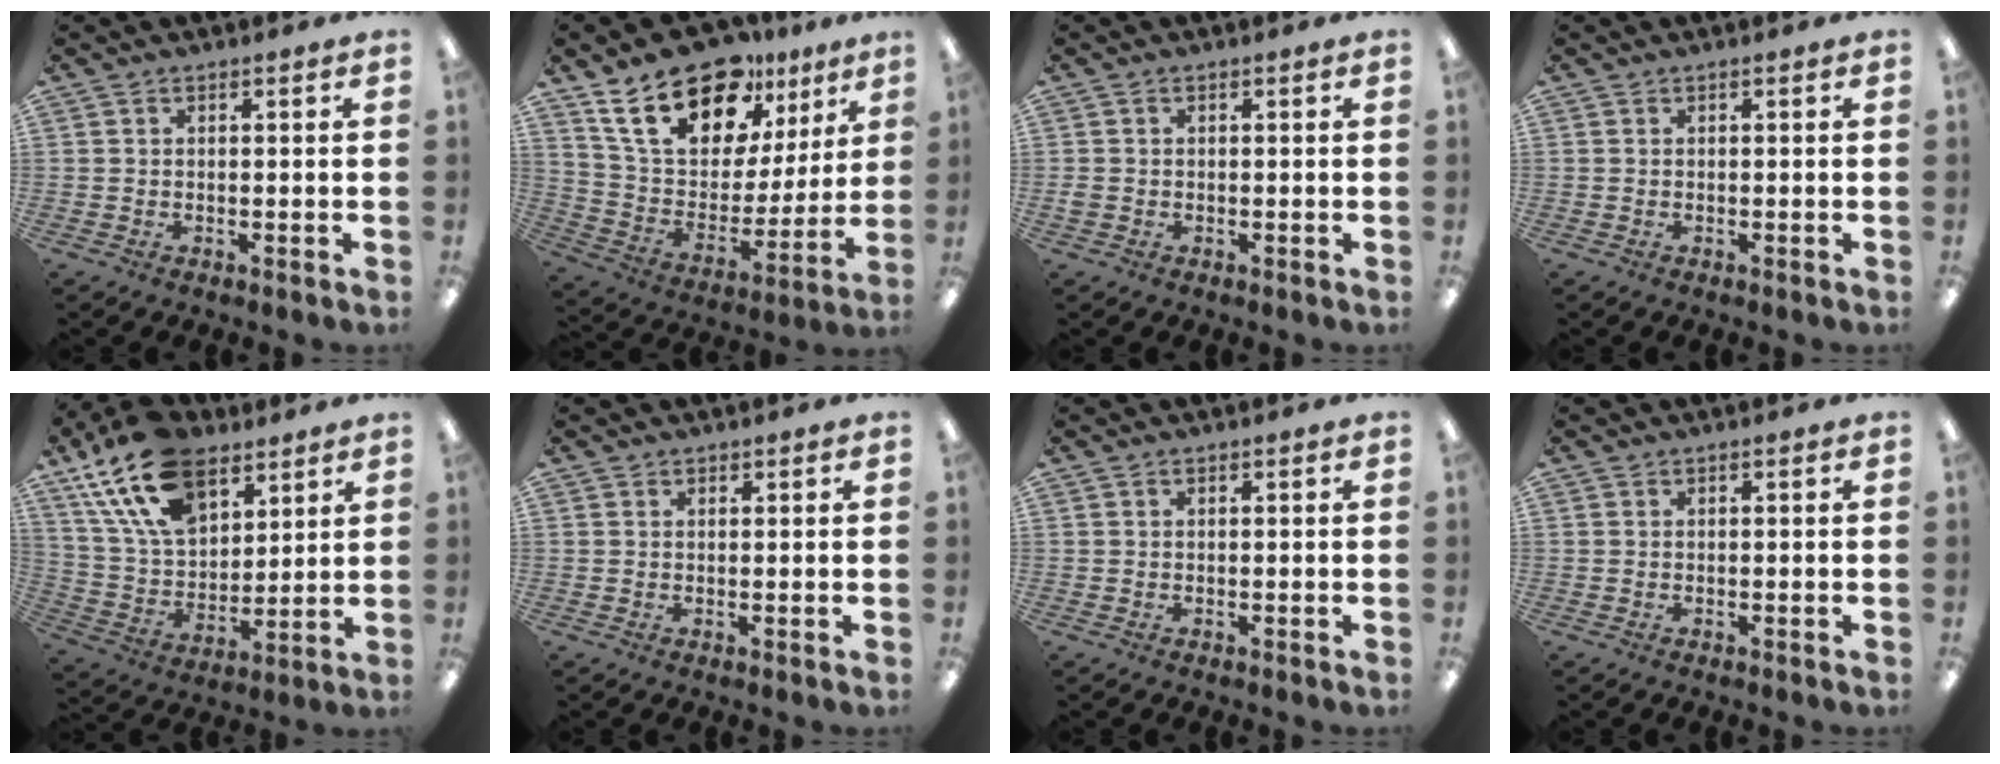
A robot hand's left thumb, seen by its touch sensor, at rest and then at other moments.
{"total": 21.8, "force": [14.5, 11.7, 11.4], "torque": [-0.205, -0.073, 0.261]}
{"total": 1.3, "force": [-0.1, 1.0, 0.8], "torque": [-0.015, 0.005, -0.003]}
{"total": 0.0}
{"total": 20.6, "force": [12.4, 11.9, 11.4], "torque": [-0.234, -0.048, 0.225]}
{"total": 0.7, "force": [0.6, 0.4, 0.1], "torque": [-0.002, 0.001, 0.011]}
{"total": 0.0}
{"total": 0.0}